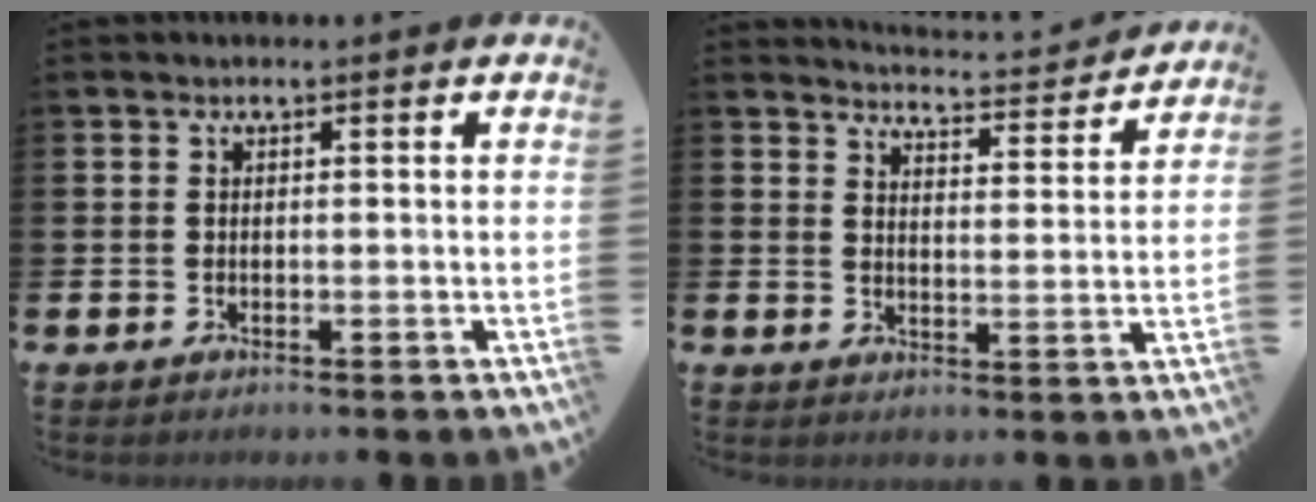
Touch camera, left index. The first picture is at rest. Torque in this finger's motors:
{"motor_torque": [0.62, -1.52, -0.03, -0.01]}